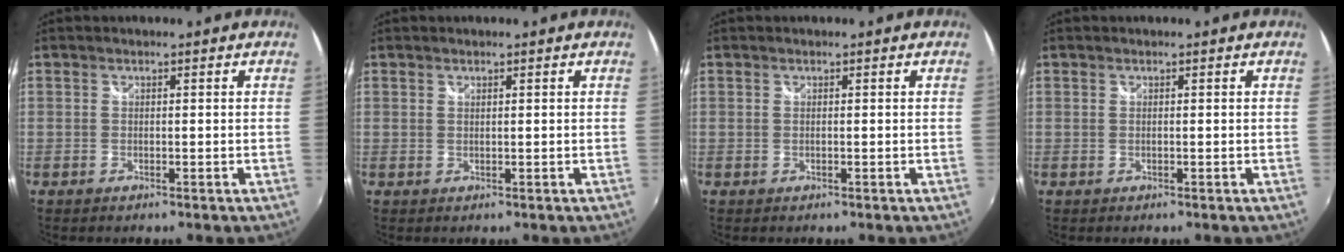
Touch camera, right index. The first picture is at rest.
{"total": 0.0}
{"total": 0.0}
{"total": 0.0}